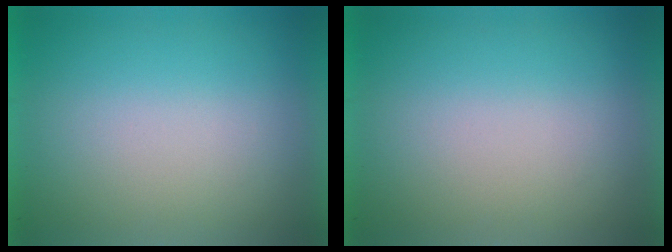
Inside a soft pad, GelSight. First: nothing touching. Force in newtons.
{"total": 0.0}